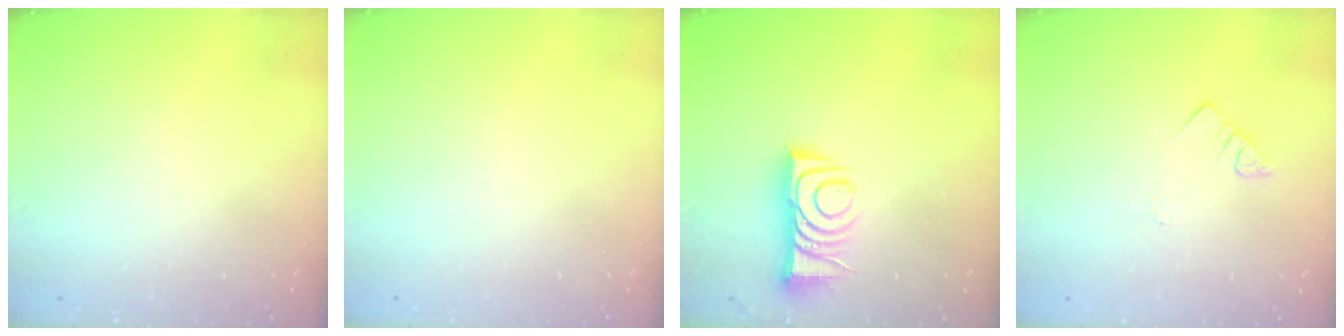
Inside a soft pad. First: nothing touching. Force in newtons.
{"total": 1.6, "press": 1.6, "slide": 0.1}
{"total": 9.3, "press": 9.3, "slide": 0.6}
{"total": 2.8, "press": 2.8, "slide": 0.4}